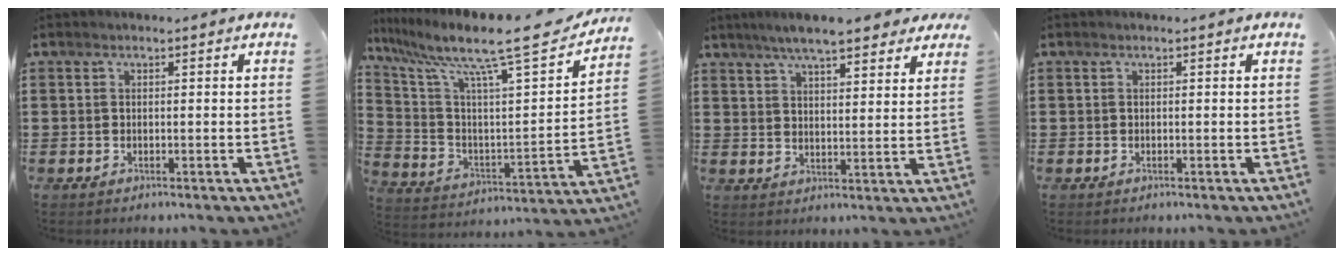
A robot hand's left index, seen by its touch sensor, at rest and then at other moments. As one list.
[{"total": 12.5, "force": [9.8, 0.8, 7.7], "torque": [-0.170, -0.068, 0.148]}, {"total": 6.9, "force": [5.9, 1.1, 3.5], "torque": [-0.087, -0.007, 0.106]}, {"total": 0.0}]